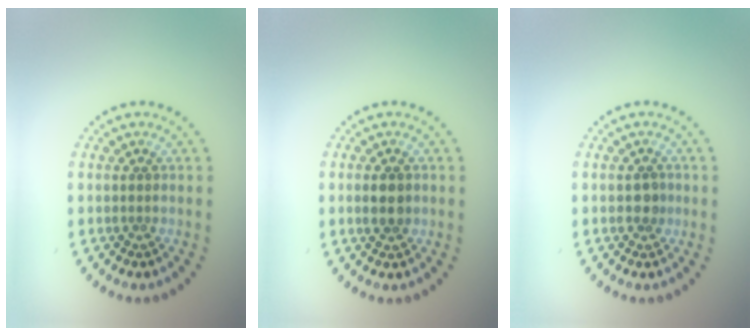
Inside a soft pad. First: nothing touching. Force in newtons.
{"total": 1.9, "press": 1.9, "slide": 0.2}
{"total": 1.3, "press": 1.3, "slide": 0.4}